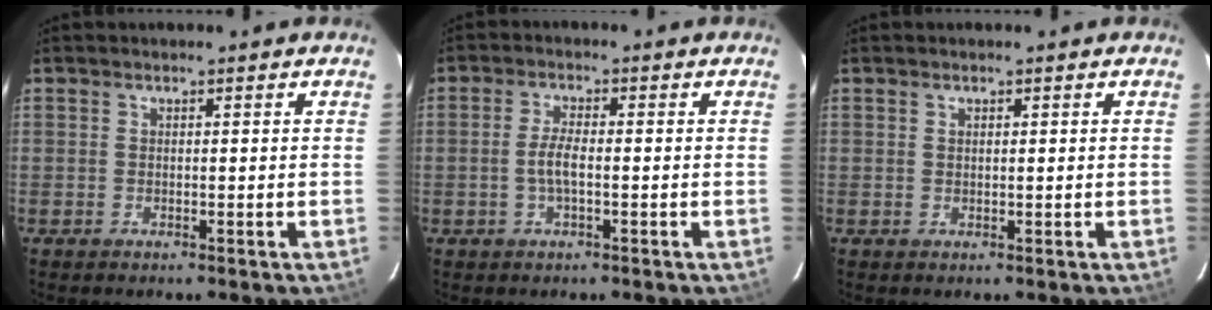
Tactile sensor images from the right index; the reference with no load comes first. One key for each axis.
{"total": 3.4, "fx": -0.8, "fy": 0.9, "fz": 3.2, "tx": -0.065, "ty": 0.000, "tz": -0.014}
{"total": 0.6, "fx": 0.4, "fy": 0.3, "fz": 0.3, "tx": -0.005, "ty": 0.002, "tz": 0.007}